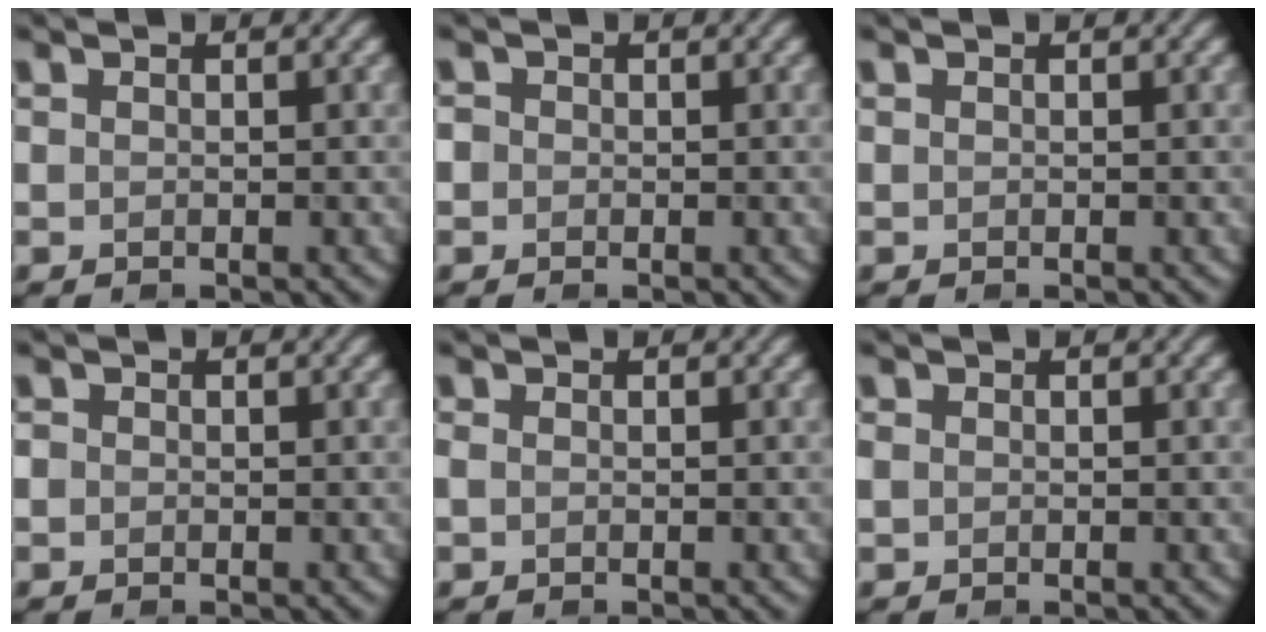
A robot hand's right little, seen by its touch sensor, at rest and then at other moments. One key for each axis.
{"total": 0.8, "fx": -0.1, "fy": 0.8, "fz": 0.2, "tx": 0.001, "ty": -0.002, "tz": -0.004}
{"total": 0.0}
{"total": 0.6, "fx": -0.1, "fy": 0.6, "fz": 0.1, "tx": 0.001, "ty": -0.003, "tz": -0.002}
{"total": 0.7, "fx": -0.2, "fy": 0.5, "fz": 0.4, "tx": -0.012, "ty": -0.001, "tz": -0.006}
{"total": 0.8, "fx": 0.0, "fy": 0.7, "fz": 0.3, "tx": -0.005, "ty": 0.000, "tz": -0.003}